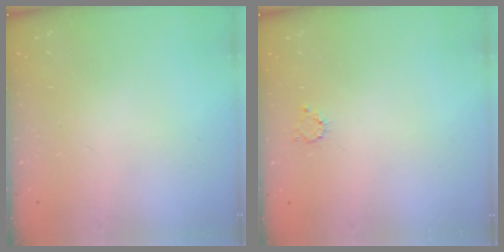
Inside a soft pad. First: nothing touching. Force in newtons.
{"total": 2.6, "press": 2.6, "slide": 0.4}